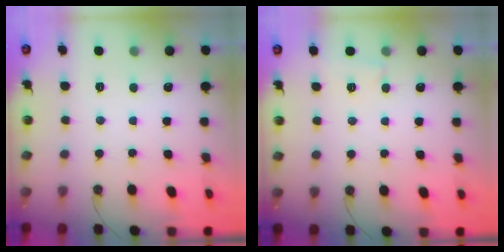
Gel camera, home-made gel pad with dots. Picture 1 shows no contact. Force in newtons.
{"total": 3.0, "press": 2.8, "slide": 0.9}